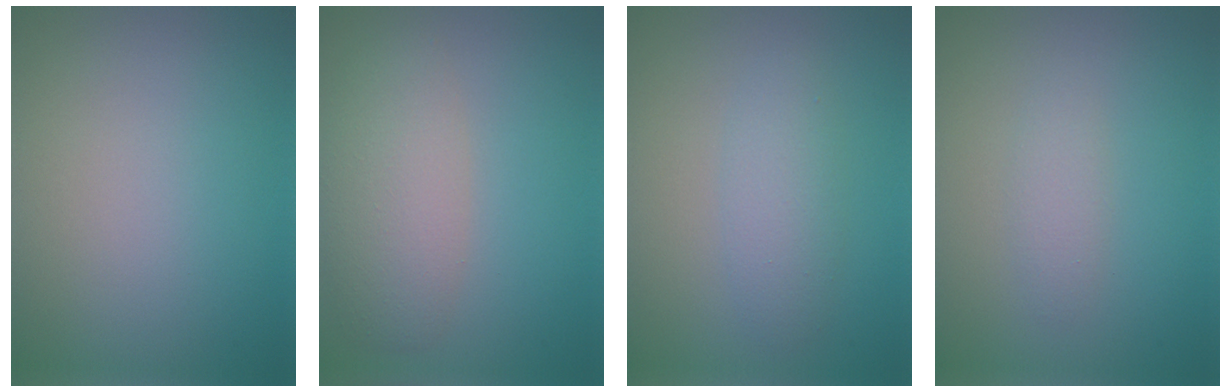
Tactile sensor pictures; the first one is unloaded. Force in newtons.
{"total": 4.6, "press": 4.6, "slide": 0.2}
{"total": 2.4, "press": 2.4, "slide": 0.0}
{"total": 1.3, "press": 1.3, "slide": 0.0}